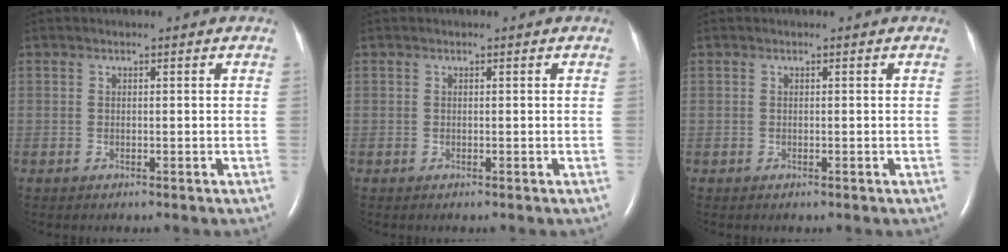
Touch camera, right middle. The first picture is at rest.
{"total": 0.0}
{"total": 0.0}